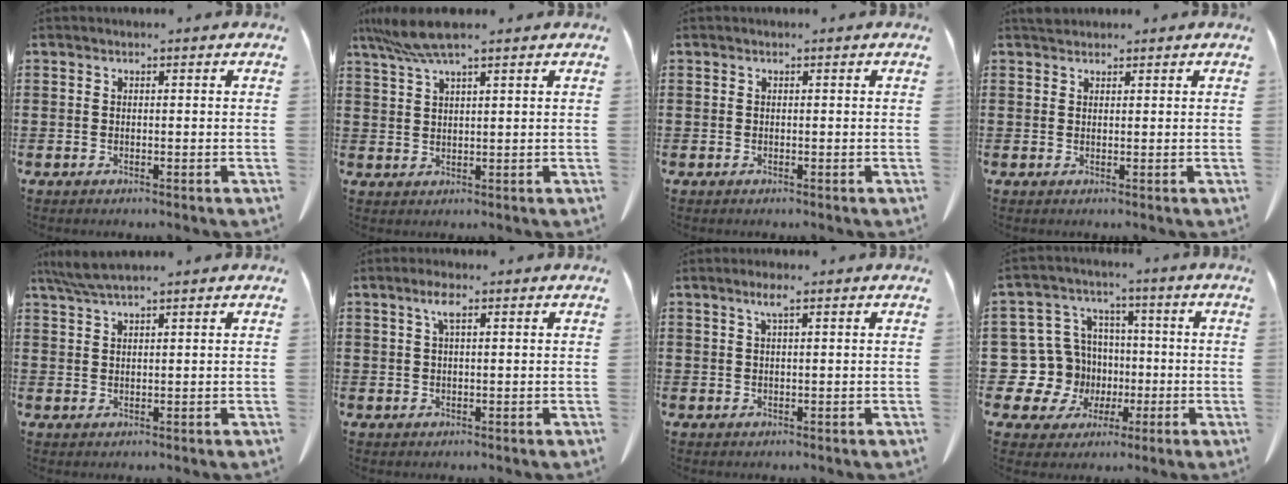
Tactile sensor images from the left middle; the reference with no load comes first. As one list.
[{"total": 5.6, "force": [4.3, 0.3, 3.7], "torque": [-0.081, -0.008, 0.079]}, {"total": 0.0}, {"total": 1.3, "force": [1.2, 0.5, 0.2], "torque": [-0.008, 0.001, 0.025]}, {"total": 3.7, "force": [2.9, 0.3, 2.2], "torque": [-0.051, -0.002, 0.056]}, {"total": 2.9, "force": [1.3, 0.9, 2.5], "torque": [-0.054, 0.008, 0.020]}, {"total": 2.4, "force": [1.3, 0.3, 2.0], "torque": [-0.042, 0.002, 0.022]}, {"total": 12.9, "force": [-1.8, 12.2, 3.7], "torque": [-0.146, 0.013, -0.014]}]